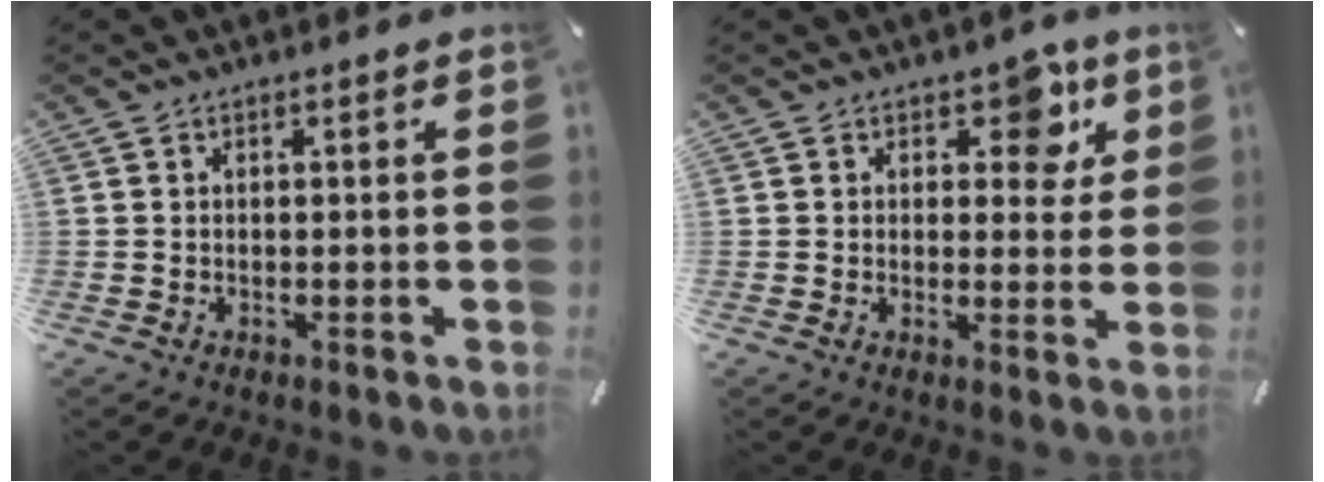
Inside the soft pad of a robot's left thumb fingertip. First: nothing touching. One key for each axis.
{"total": 7.8, "fx": 3.9, "fy": 5.0, "fz": 4.6, "tx": -0.032, "ty": -0.019, "tz": 0.057}